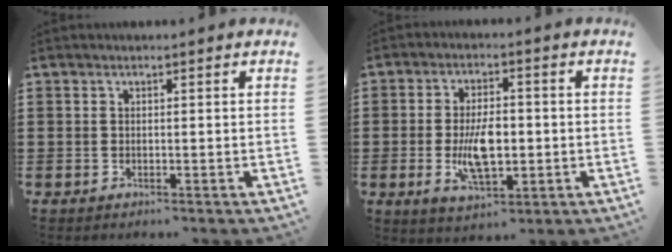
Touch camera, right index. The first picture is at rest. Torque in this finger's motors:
{"motor_torque": [0.41, -0.25, 0.31, 0.21]}